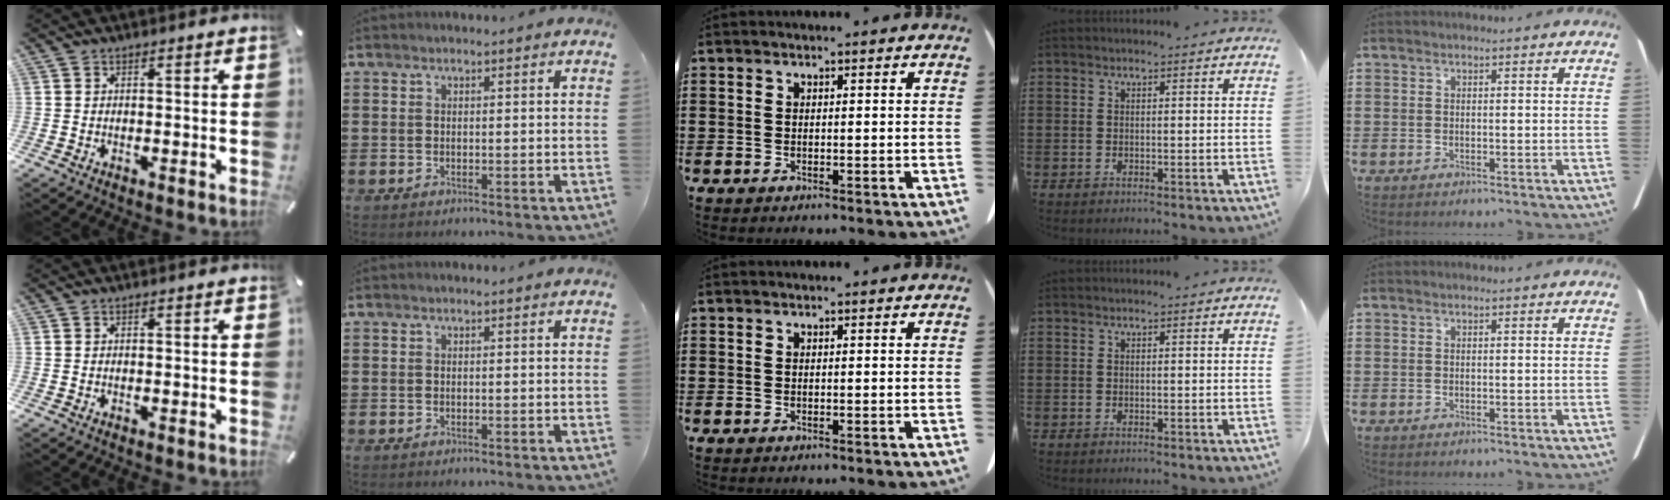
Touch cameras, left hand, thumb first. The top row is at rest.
{}